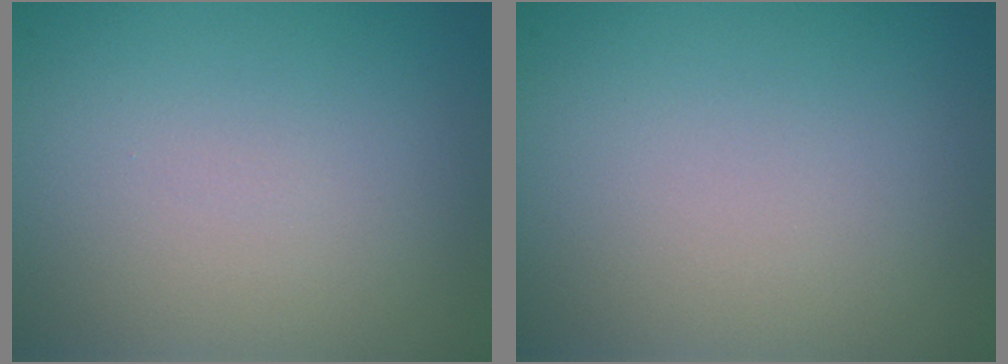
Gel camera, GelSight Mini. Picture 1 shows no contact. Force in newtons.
{"total": 0.0}